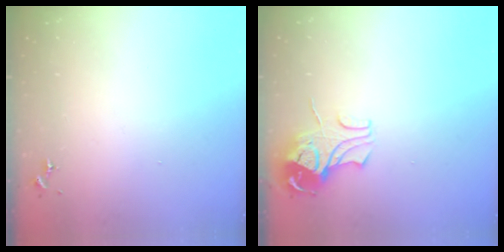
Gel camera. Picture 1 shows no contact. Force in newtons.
{"total": 9.4, "press": 9.4, "slide": 1.1}